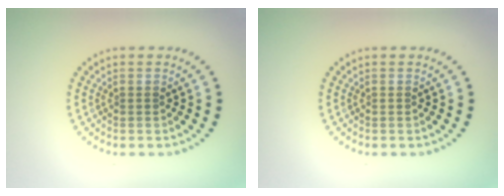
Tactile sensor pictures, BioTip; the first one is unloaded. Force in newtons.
{"total": 0.0}